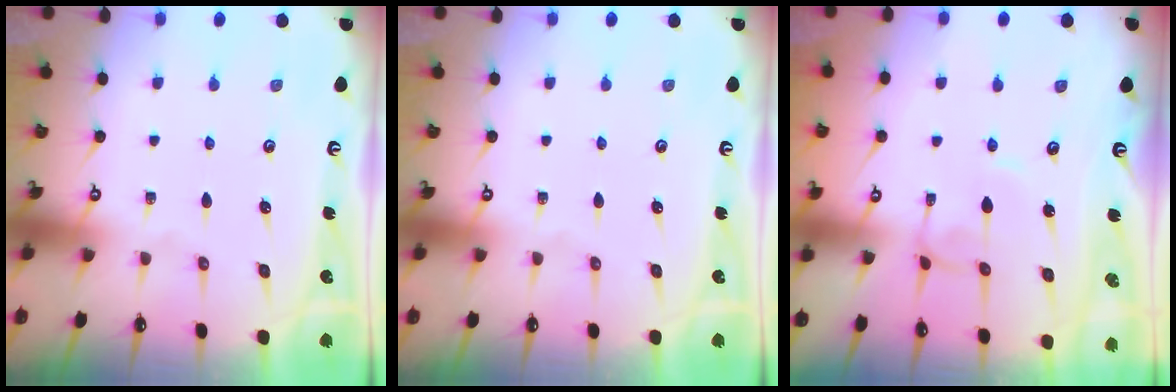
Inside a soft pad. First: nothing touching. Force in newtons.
{"total": 0.0}
{"total": 1.9, "press": 1.9, "slide": 0.3}